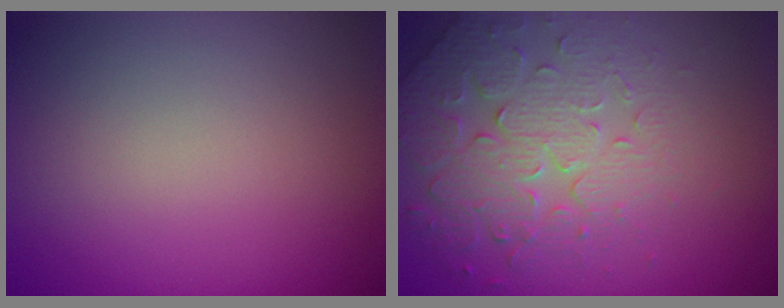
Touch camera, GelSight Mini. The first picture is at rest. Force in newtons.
{"total": 4.1, "press": 3.9, "slide": 1.3}